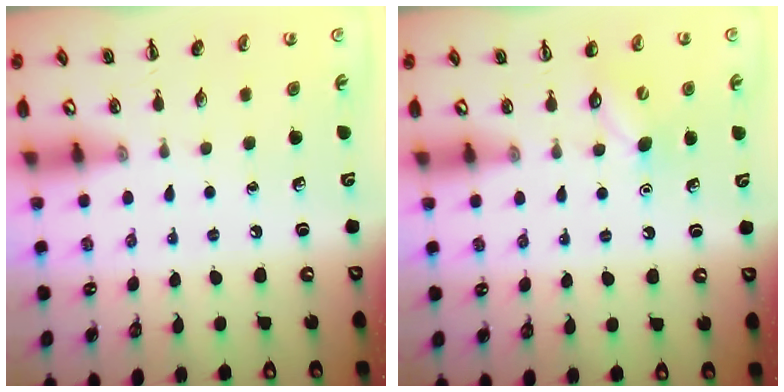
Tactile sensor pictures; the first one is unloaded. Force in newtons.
{"total": 5.0, "press": 4.9, "slide": 1.3}